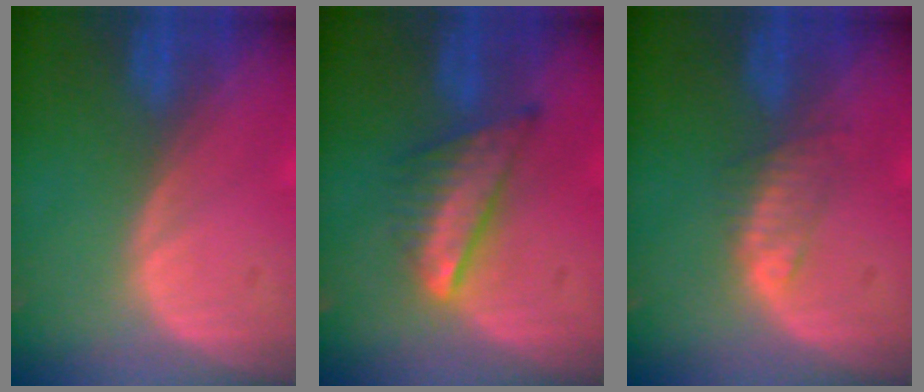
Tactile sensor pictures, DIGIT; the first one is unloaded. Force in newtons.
{"total": 7.3, "press": 6.3, "slide": 3.6}
{"total": 2.5, "press": 2.4, "slide": 0.3}